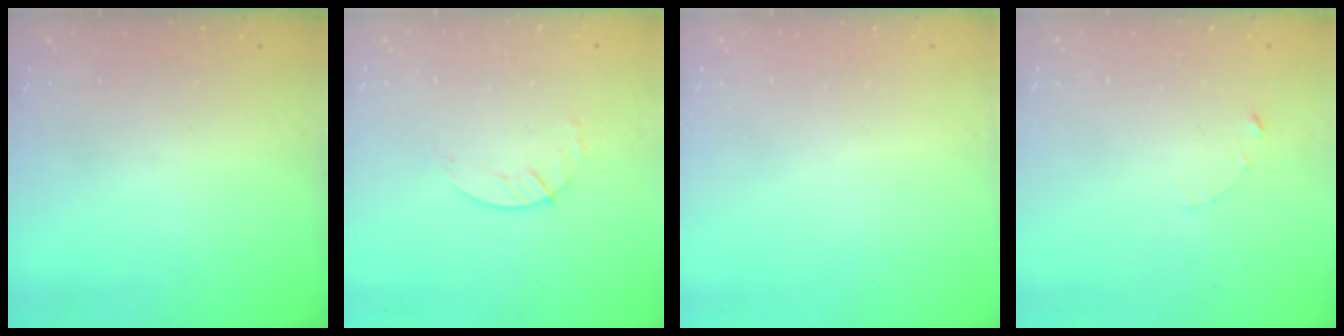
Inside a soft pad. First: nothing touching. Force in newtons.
{"total": 2.9, "press": 2.9, "slide": 0.4}
{"total": 0.0}
{"total": 1.0, "press": 1.0, "slide": 0.2}